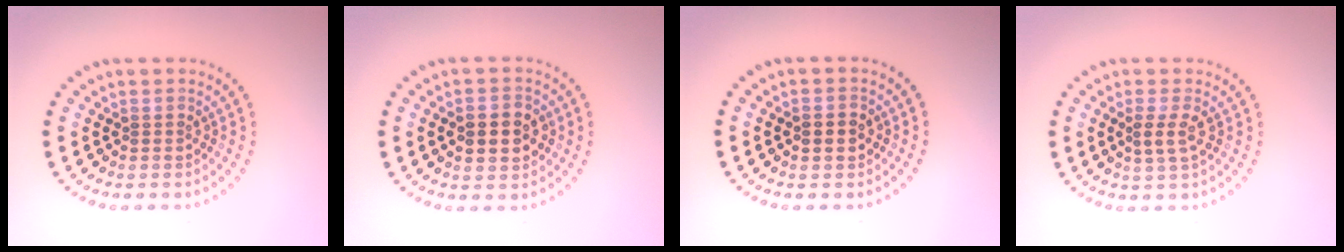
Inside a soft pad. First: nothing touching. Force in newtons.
{"total": 4.2, "press": 4.2, "slide": 0.2}
{"total": 2.2, "press": 2.2, "slide": 0.2}
{"total": 1.7, "press": 1.6, "slide": 0.6}